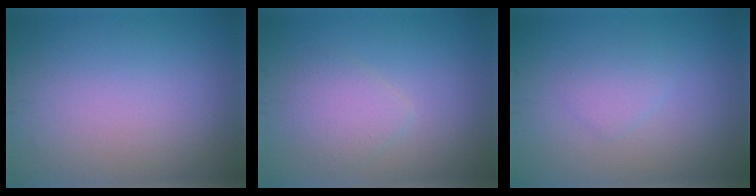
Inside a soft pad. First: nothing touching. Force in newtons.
{"total": 2.4, "press": 2.4, "slide": 0.2}
{"total": 1.4, "press": 1.4, "slide": 0.1}